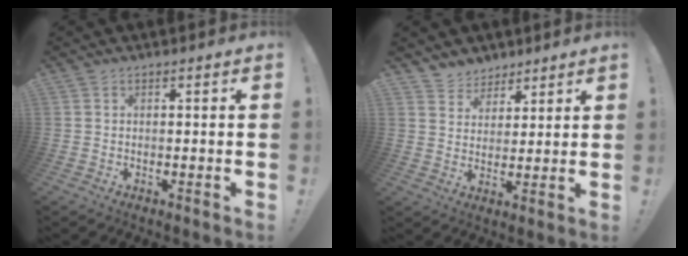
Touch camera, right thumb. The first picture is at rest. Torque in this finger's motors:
{"motor_torque": [0.03, 0.03, 0.00, 0.00, 0.00]}